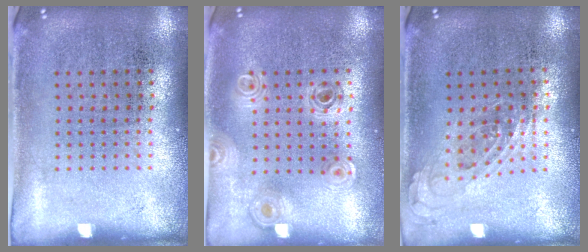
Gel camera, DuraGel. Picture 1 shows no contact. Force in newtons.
{"total": 0.8, "press": 0.8, "slide": 0.1}
{"total": 0.8, "press": 0.7, "slide": 0.3}